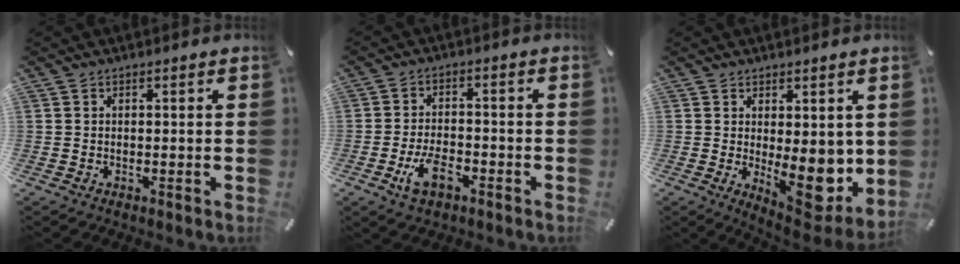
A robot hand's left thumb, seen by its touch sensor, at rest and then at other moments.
{"total": 7.7, "force": [-3.6, 4.1, 5.4], "torque": [-0.108, 0.013, -0.064]}
{"total": 11.3, "force": [-0.3, 5.4, 9.9], "torque": [-0.107, -0.025, 0.008]}